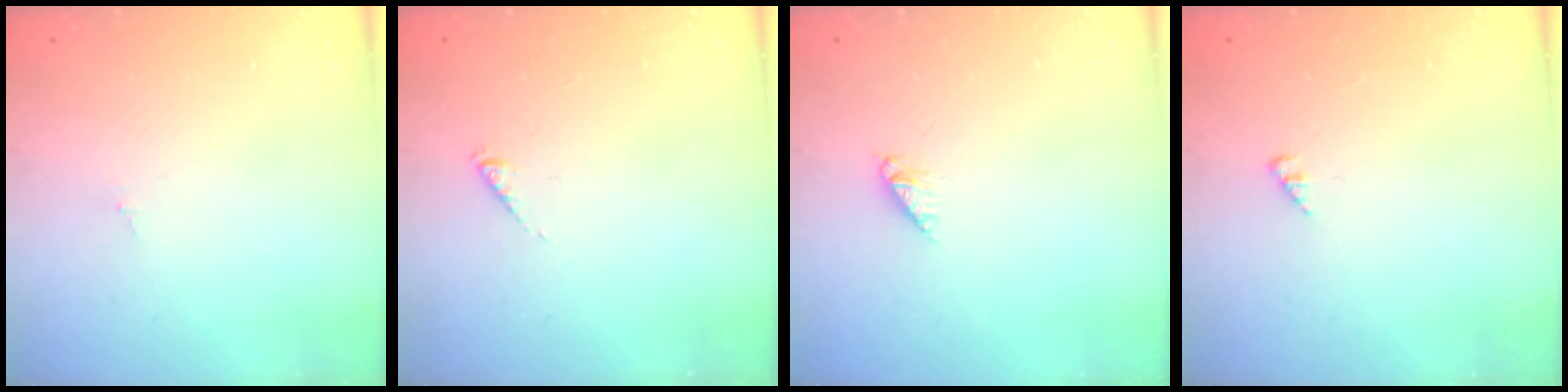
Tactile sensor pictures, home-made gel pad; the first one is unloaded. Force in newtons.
{"total": 0.6, "press": 0.6, "slide": 0.1}
{"total": 3.0, "press": 3.0, "slide": 0.4}
{"total": 2.1, "press": 2.1, "slide": 0.3}